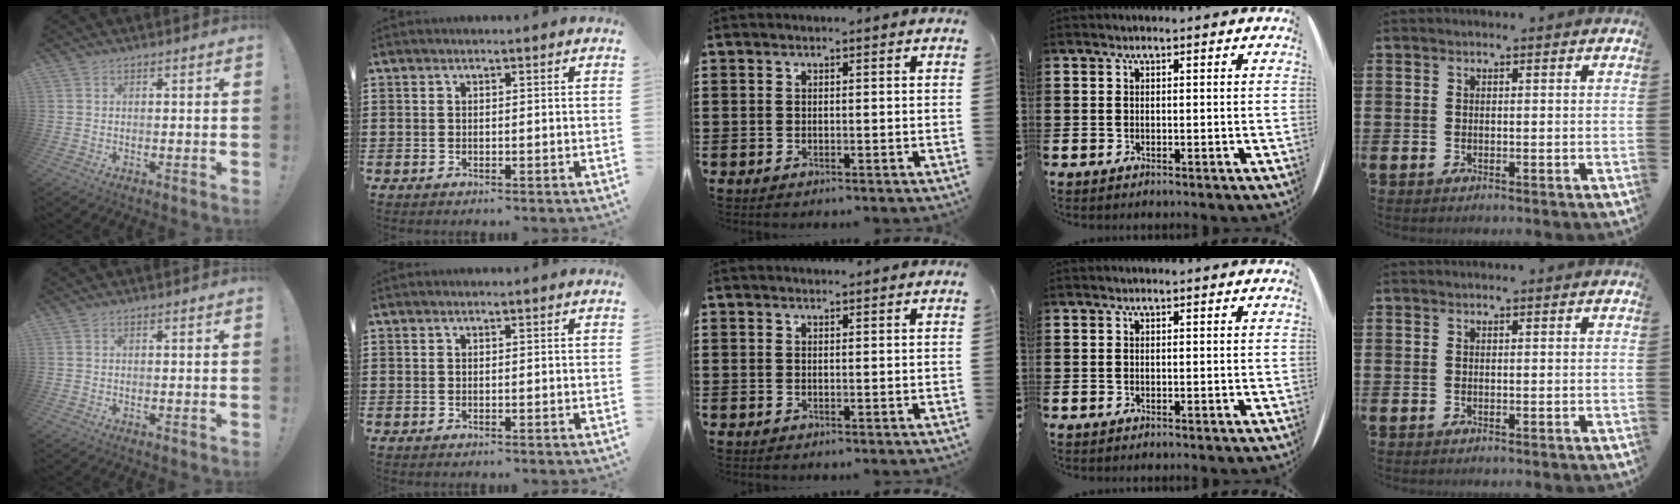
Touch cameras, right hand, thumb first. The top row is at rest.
{"middle": {"total": 0.6, "force": [0.6, 0.2, 0.0], "torque": [0.006, -0.003, 0.010]}}